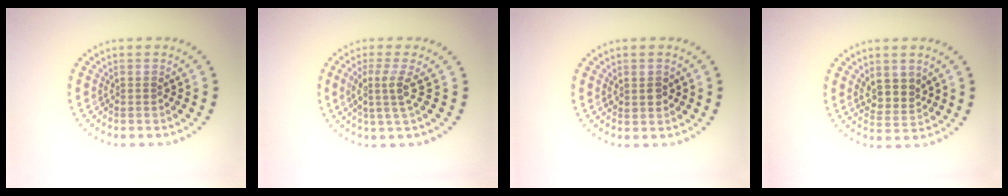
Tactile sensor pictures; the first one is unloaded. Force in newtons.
{"total": 2.7, "press": 2.0, "slide": 1.8}
{"total": 1.5, "press": 1.4, "slide": 0.2}
{"total": 2.9, "press": 2.5, "slide": 1.4}